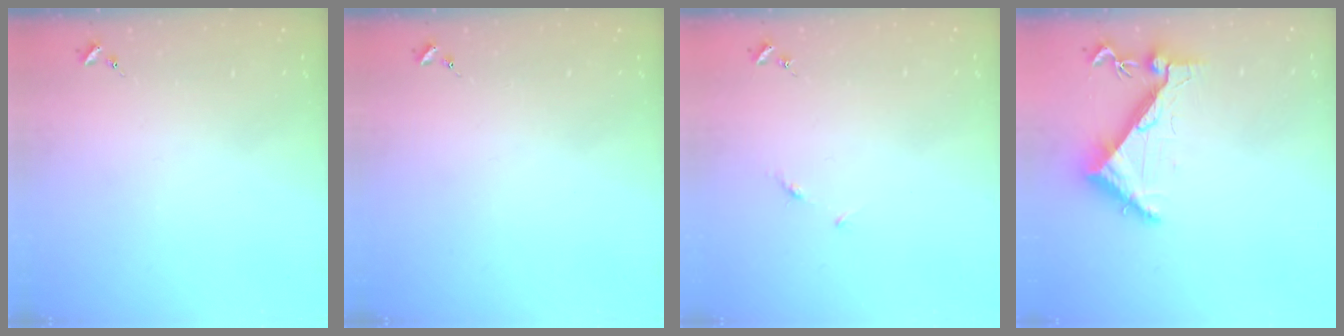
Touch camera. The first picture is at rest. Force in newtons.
{"total": 0.0}
{"total": 3.9, "press": 3.8, "slide": 0.5}
{"total": 6.4, "press": 6.4, "slide": 0.5}